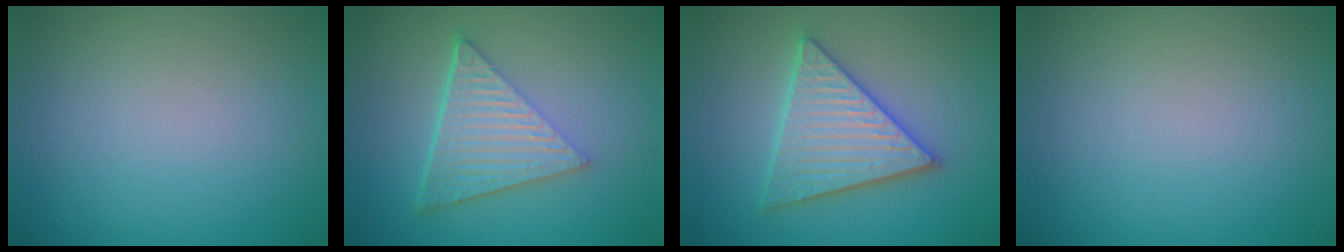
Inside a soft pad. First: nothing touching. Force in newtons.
{"total": 6.7, "press": 4.4, "slide": 5.0}
{"total": 5.6, "press": 5.6, "slide": 0.5}
{"total": 0.0}